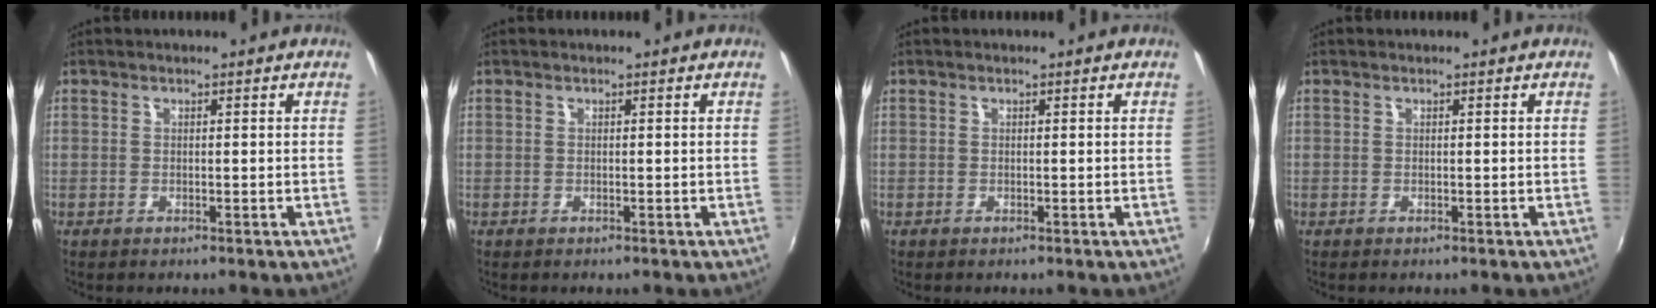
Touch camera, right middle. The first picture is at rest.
{"total": 0.0}
{"total": 0.0}
{"total": 0.0}